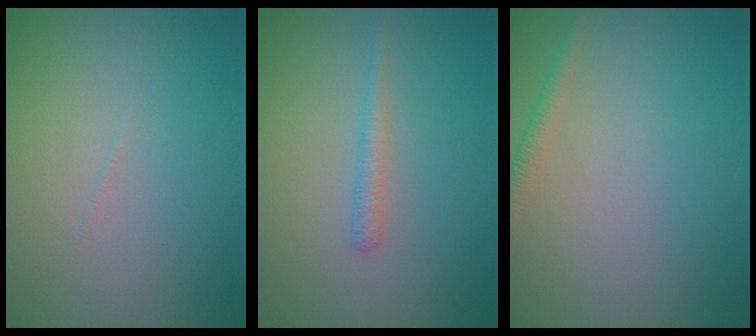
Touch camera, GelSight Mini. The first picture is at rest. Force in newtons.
{"total": 1.2, "press": 1.2, "slide": 0.0}
{"total": 1.4, "press": 1.4, "slide": 0.0}